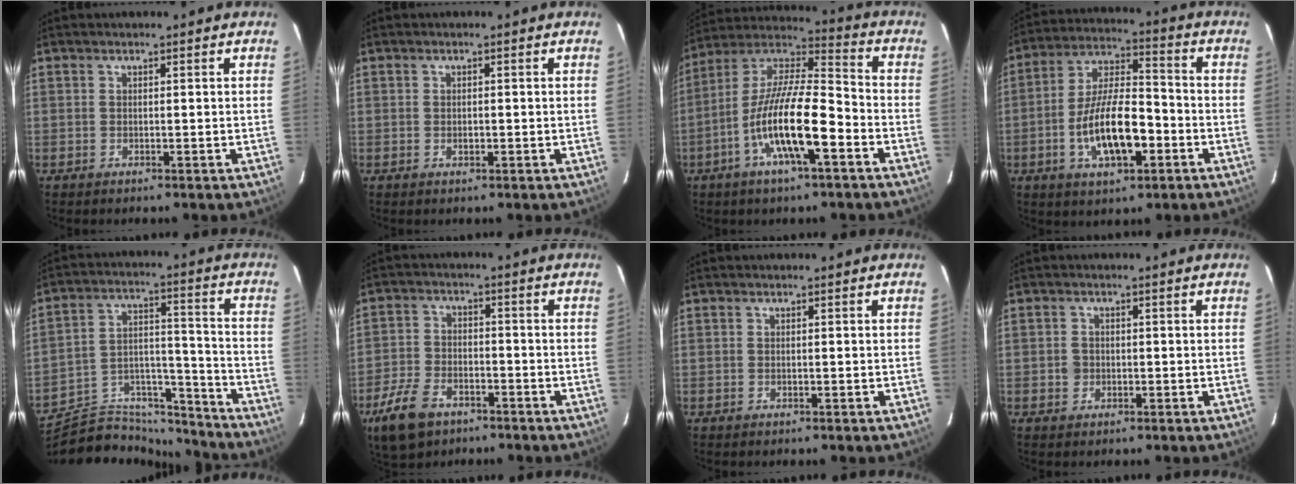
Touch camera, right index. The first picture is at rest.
{"total": 0.9, "force": [-0.2, 0.7, 0.5], "torque": [-0.007, 0.000, -0.002]}
{"total": 16.4, "force": [-6.5, 3.8, 14.5], "torque": [-0.276, -0.011, -0.129]}
{"total": 14.1, "force": [-4.6, 5.4, 12.2], "torque": [-0.237, 0.004, -0.075]}
{"total": 16.7, "force": [-15.2, 5.8, 3.8], "torque": [-0.067, 0.056, -0.236]}
{"total": 10.6, "force": [-6.6, 6.1, 5.5], "torque": [-0.143, -0.001, -0.125]}
{"total": 0.0}
{"total": 1.8, "force": [-0.4, 1.7, 0.4], "torque": [-0.005, 0.002, -0.005]}